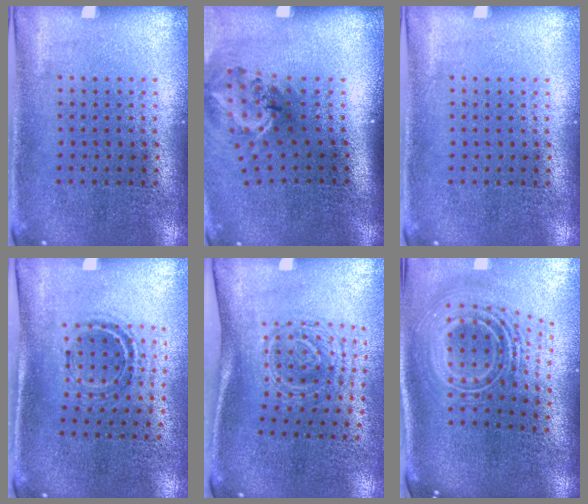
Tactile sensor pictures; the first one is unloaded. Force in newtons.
{"total": 1.7, "press": 1.2, "slide": 1.3}
{"total": 0.0}
{"total": 1.0, "press": 0.9, "slide": 0.3}
{"total": 1.7, "press": 1.2, "slide": 1.2}
{"total": 2.8, "press": 1.9, "slide": 2.0}